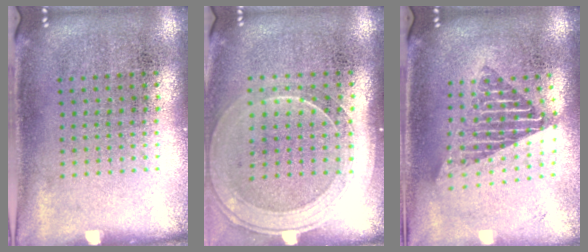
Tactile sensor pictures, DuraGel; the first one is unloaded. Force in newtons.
{"total": 1.7, "press": 1.5, "slide": 0.7}
{"total": 1.7, "press": 1.4, "slide": 1.0}